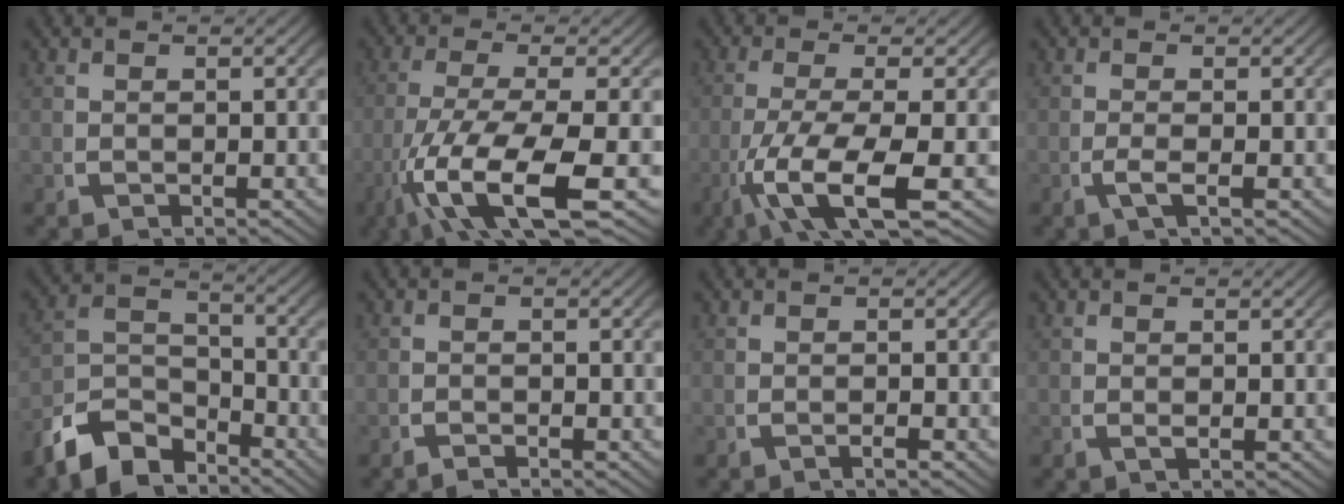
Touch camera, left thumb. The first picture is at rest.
{"total": 11.6, "force": [-3.2, 5.3, 9.8], "torque": [-0.223, -0.047, -0.019]}
{"total": 9.0, "force": [-2.6, 3.8, 7.7], "torque": [-0.178, -0.035, -0.020]}
{"total": 1.6, "force": [-0.5, 0.2, 1.5], "torque": [-0.041, -0.001, -0.009]}
{"total": 8.3, "force": [-4.7, 5.4, 4.2], "torque": [-0.080, -0.027, -0.077]}
{"total": 0.8, "force": [-0.8, 0.0, 0.0], "torque": [0.006, -0.002, -0.017]}
{"total": 0.7, "force": [-0.4, 0.1, 0.5], "torque": [-0.003, 0.007, -0.013]}
{"total": 0.8, "force": [0.2, 0.4, 0.6], "torque": [-0.018, 0.000, 0.006]}